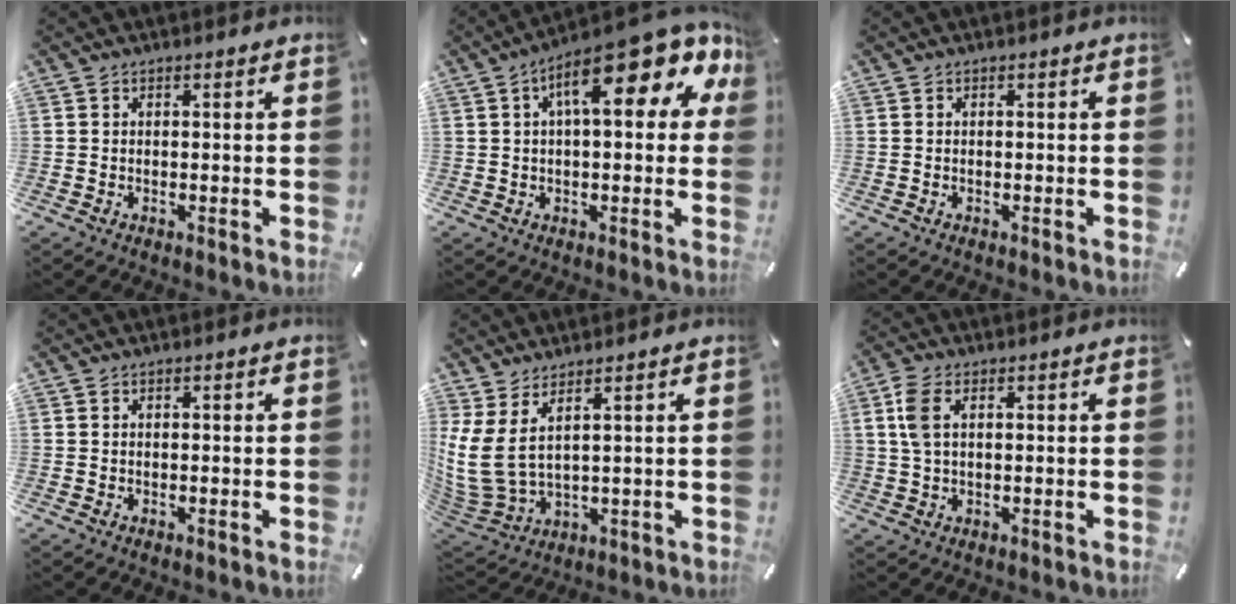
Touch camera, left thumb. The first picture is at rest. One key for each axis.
{"total": 16.8, "fx": 7.5, "fy": 5.9, "fz": 13.8, "tx": -0.204, "ty": -0.036, "tz": 0.118}
{"total": 0.0}
{"total": 0.0}
{"total": 8.5, "fx": 3.1, "fy": 4.0, "fz": 6.7, "tx": -0.175, "ty": -0.036, "tz": 0.059}
{"total": 5.4, "fx": 1.2, "fy": 2.9, "fz": 4.4, "tx": -0.113, "ty": 0.002, "tz": 0.015}